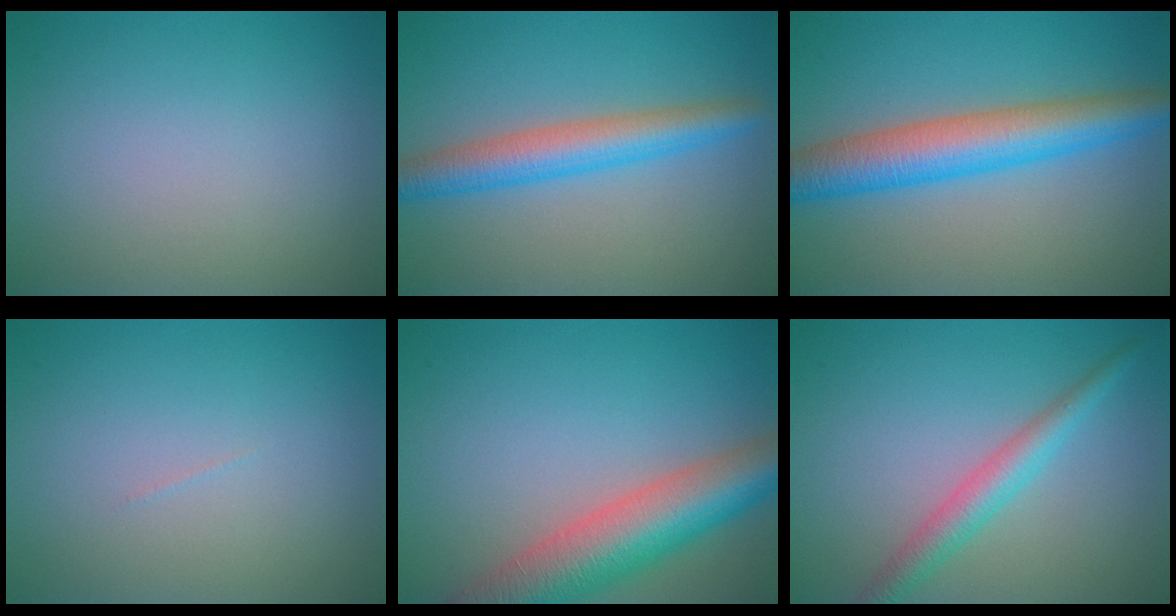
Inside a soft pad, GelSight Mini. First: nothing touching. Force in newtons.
{"total": 4.7, "press": 4.7, "slide": 0.2}
{"total": 7.0, "press": 7.0, "slide": 0.0}
{"total": 0.0}
{"total": 8.8, "press": 8.8, "slide": 0.2}
{"total": 3.2, "press": 3.2, "slide": 0.1}